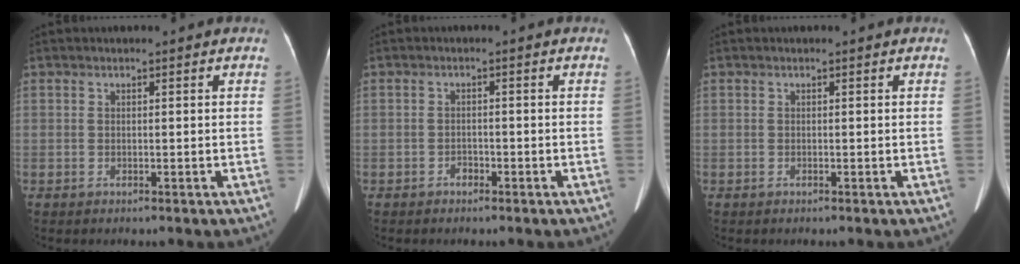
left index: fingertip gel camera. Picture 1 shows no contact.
{"total": 1.1, "force": [-0.9, 0.5, 0.2], "torque": [-0.004, -0.001, -0.019]}
{"total": 0.0}